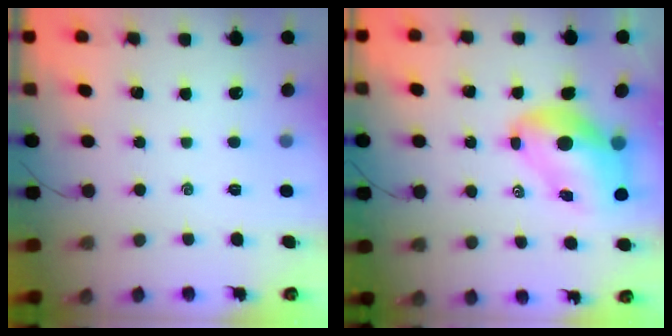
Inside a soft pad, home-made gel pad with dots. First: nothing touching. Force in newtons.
{"total": 11.1, "press": 10.6, "slide": 3.5}